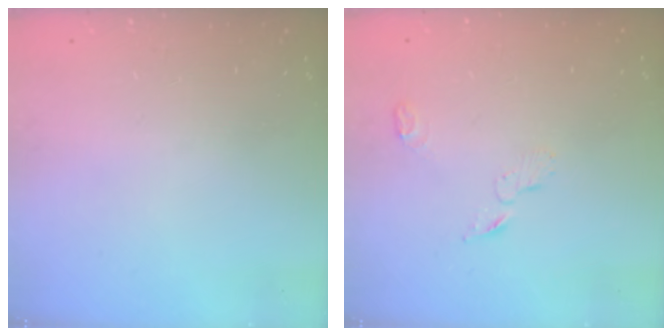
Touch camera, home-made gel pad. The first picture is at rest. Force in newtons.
{"total": 3.2, "press": 3.2, "slide": 0.3}